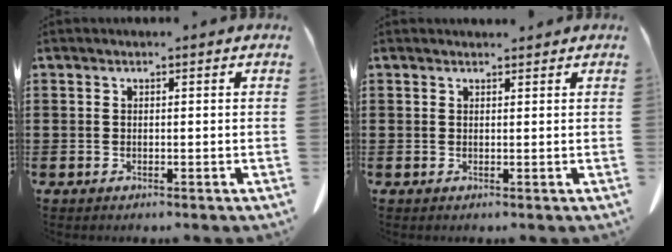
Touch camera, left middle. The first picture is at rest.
{"total": 0.8, "force": [0.7, 0.1, 0.2], "torque": [-0.005, 0.000, 0.015]}